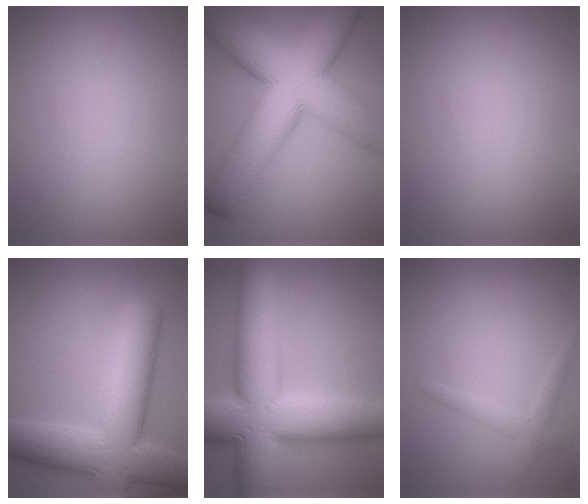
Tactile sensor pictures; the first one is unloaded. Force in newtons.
{"total": 14.1, "press": 14.1, "slide": 0.4}
{"total": 0.0}
{"total": 12.0, "press": 12.0, "slide": 0.7}
{"total": 15.3, "press": 15.3, "slide": 0.3}
{"total": 1.6, "press": 1.6, "slide": 0.1}